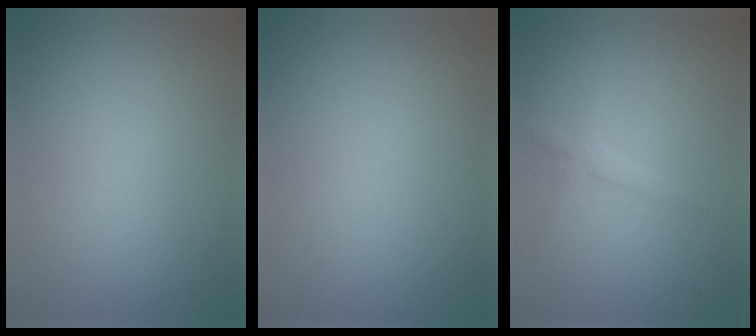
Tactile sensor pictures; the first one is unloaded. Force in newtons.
{"total": 0.0}
{"total": 1.7, "press": 1.7, "slide": 0.1}